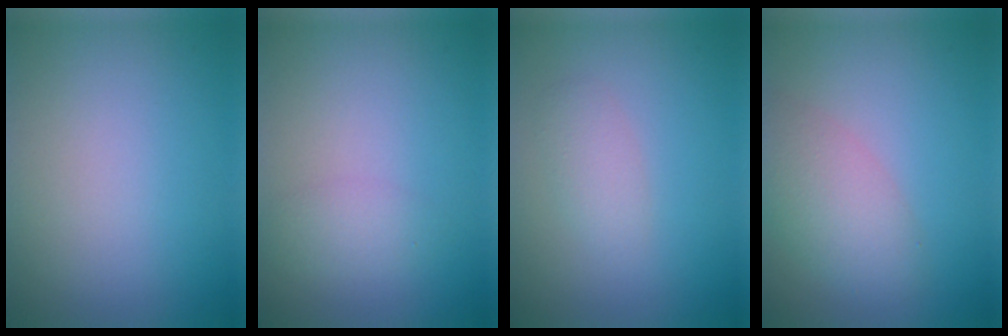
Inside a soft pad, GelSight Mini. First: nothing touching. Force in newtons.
{"total": 1.5, "press": 1.5, "slide": 0.1}
{"total": 1.8, "press": 1.8, "slide": 0.0}
{"total": 4.2, "press": 4.2, "slide": 0.1}